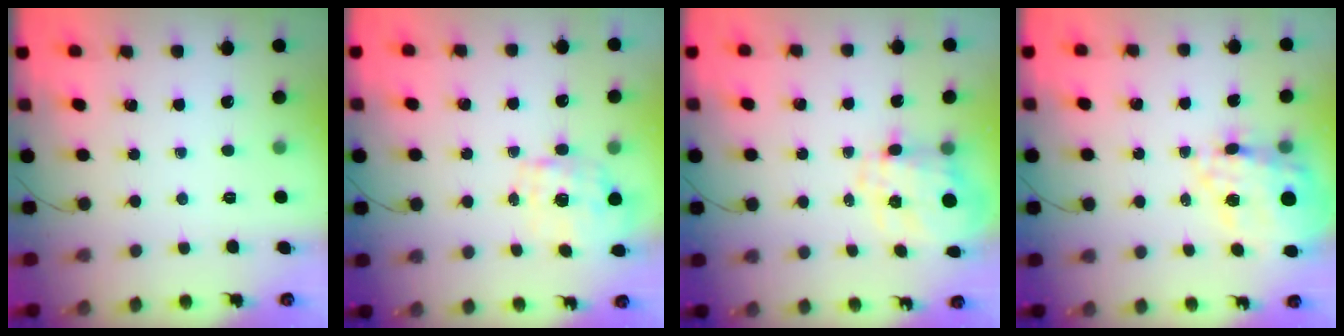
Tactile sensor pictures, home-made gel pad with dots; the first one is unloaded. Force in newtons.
{"total": 1.7, "press": 1.5, "slide": 0.6}
{"total": 6.7, "press": 6.6, "slide": 1.5}
{"total": 18.7, "press": 18.3, "slide": 4.2}